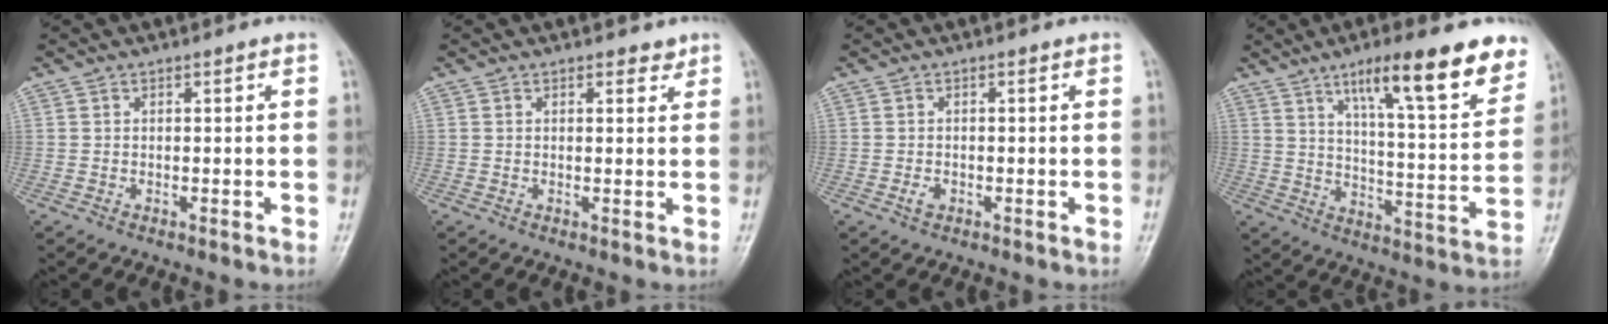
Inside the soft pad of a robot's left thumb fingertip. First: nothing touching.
{"total": 1.7, "force": [1.3, 0.9, 0.7], "torque": [0.002, -0.007, 0.014]}
{"total": 1.3, "force": [-0.5, 0.9, 0.8], "torque": [-0.014, 0.000, -0.010]}
{"total": 18.3, "force": [11.5, 4.0, 13.6], "torque": [-0.165, -0.054, 0.176]}